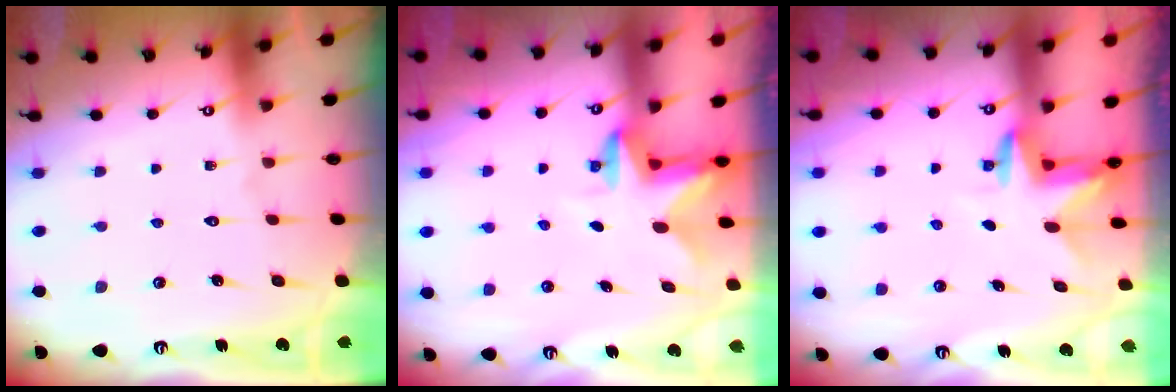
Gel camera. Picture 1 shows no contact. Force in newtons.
{"total": 2.6, "press": 2.5, "slide": 0.5}
{"total": 3.4, "press": 3.4, "slide": 0.3}